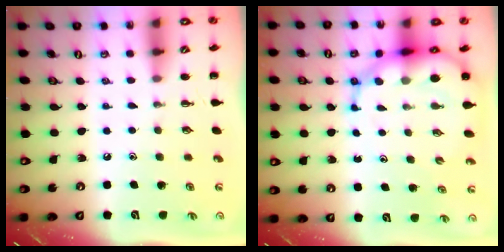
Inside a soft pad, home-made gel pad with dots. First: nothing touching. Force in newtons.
{"total": 11.8, "press": 11.2, "slide": 3.5}